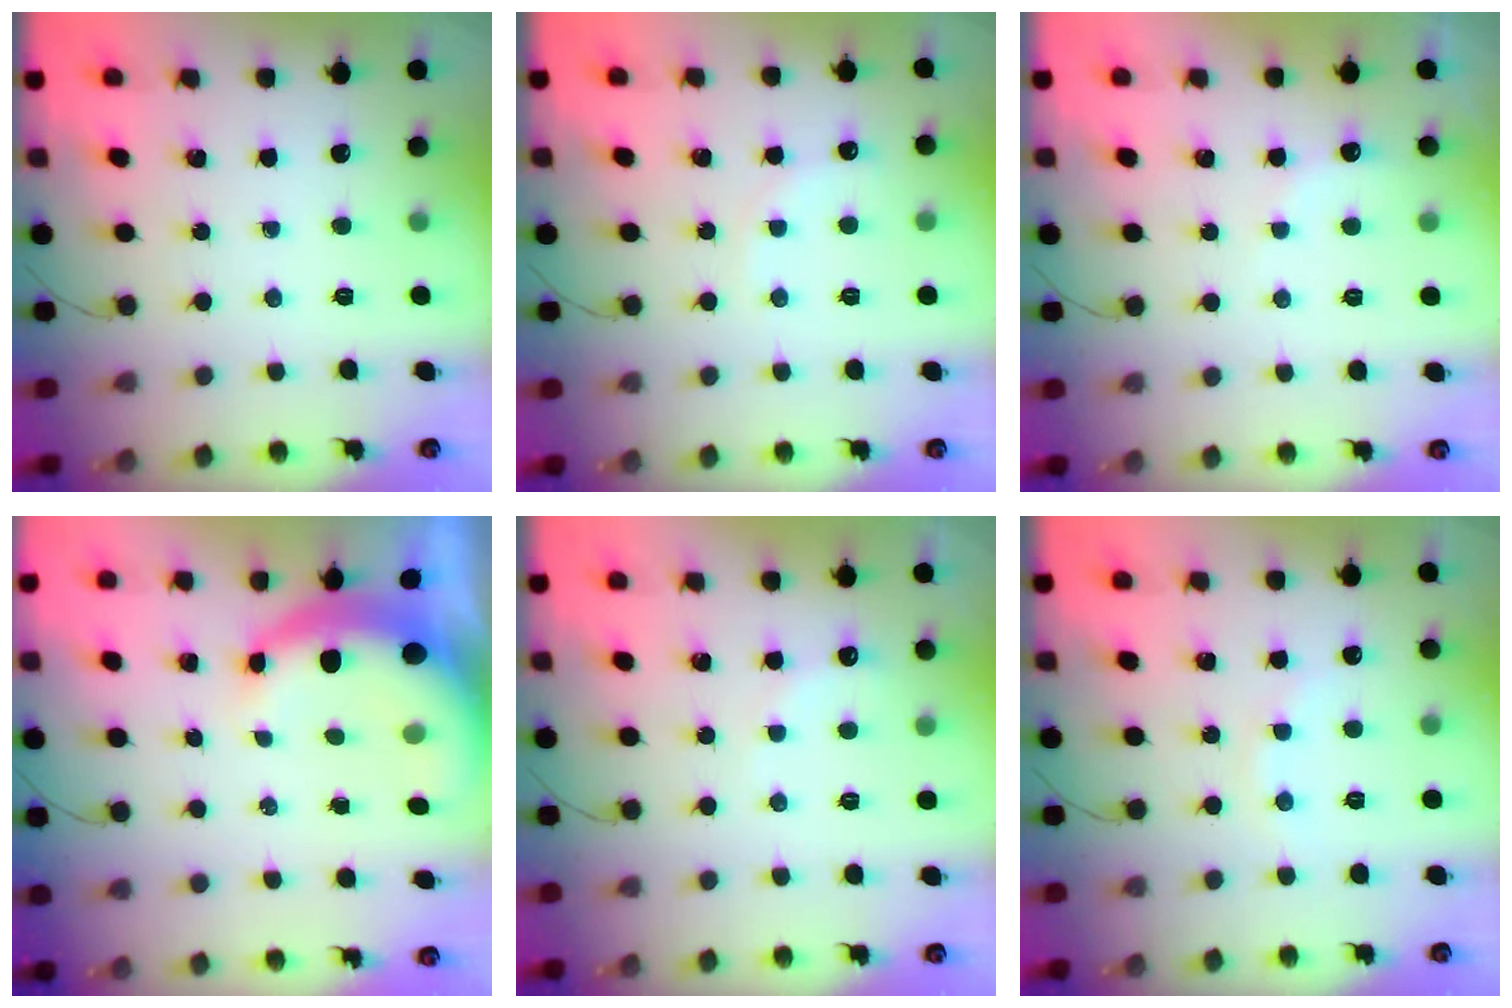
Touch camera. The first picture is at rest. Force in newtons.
{"total": 3.6, "press": 3.4, "slide": 0.9}
{"total": 3.9, "press": 3.8, "slide": 0.8}
{"total": 8.1, "press": 8.0, "slide": 1.3}
{"total": 3.9, "press": 3.8, "slide": 1.0}
{"total": 6.3, "press": 6.2, "slide": 1.3}